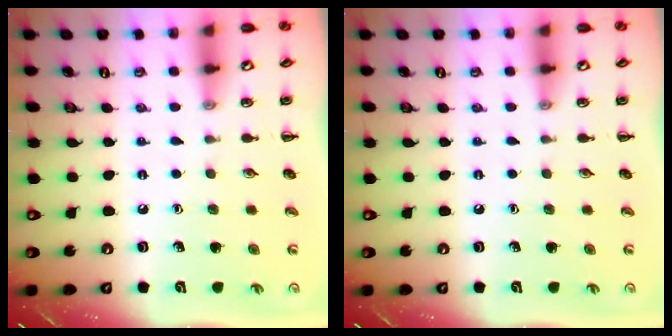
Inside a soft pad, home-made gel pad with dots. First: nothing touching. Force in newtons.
{"total": 0.0}